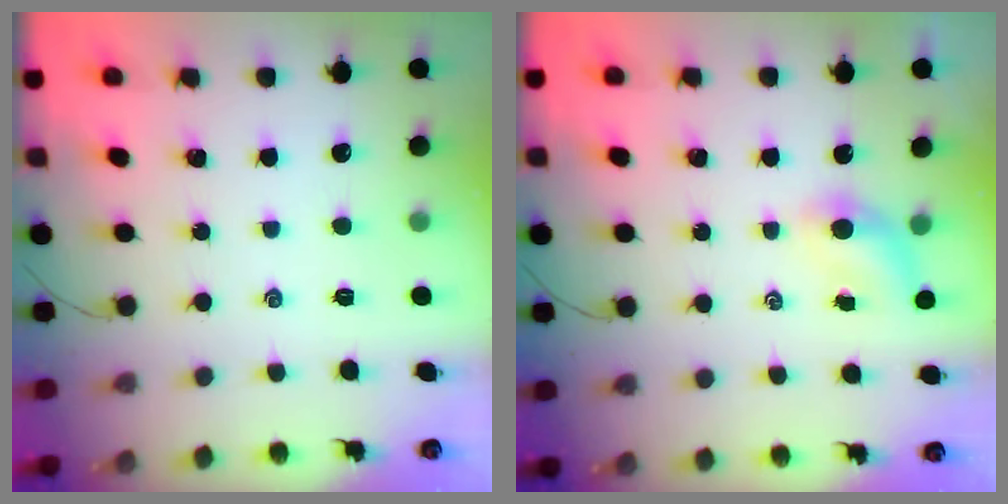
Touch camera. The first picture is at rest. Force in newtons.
{"total": 4.1, "press": 4.1, "slide": 0.8}